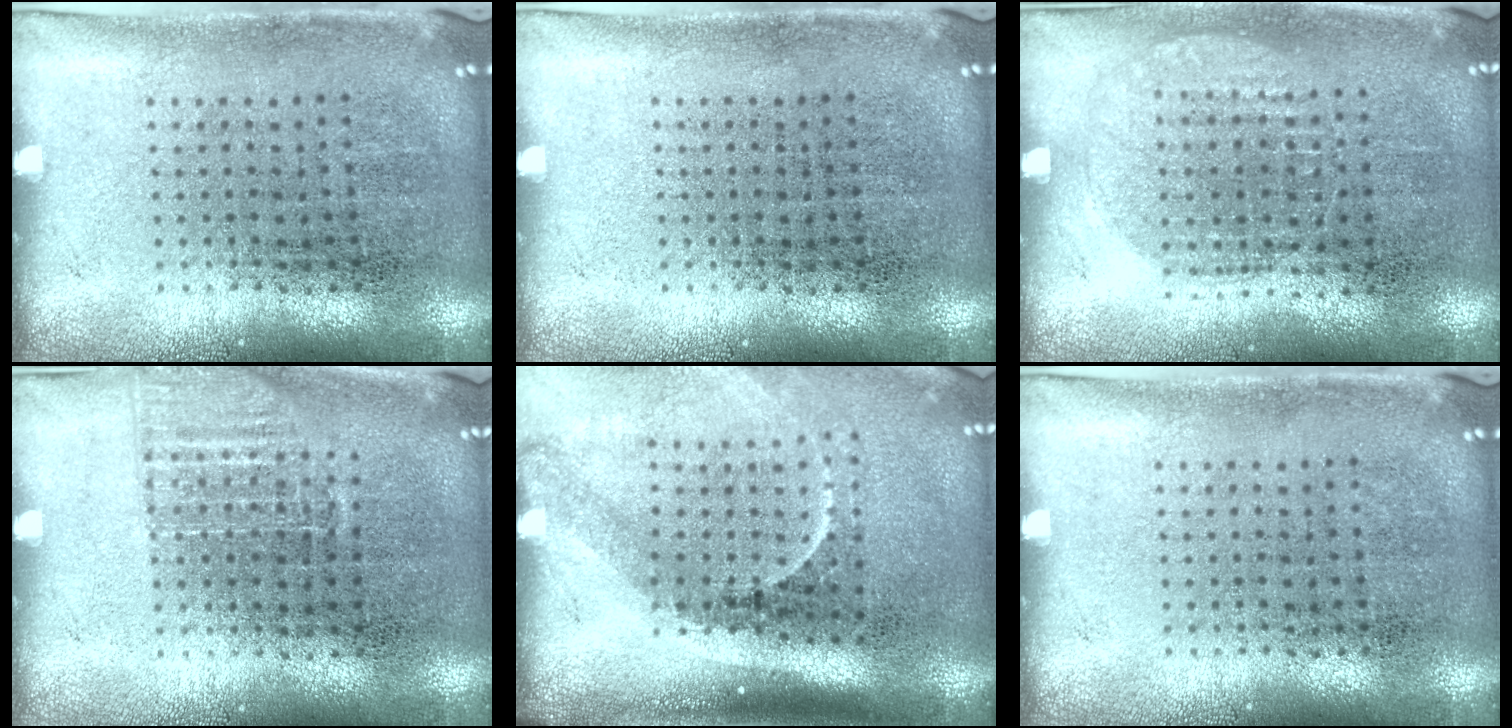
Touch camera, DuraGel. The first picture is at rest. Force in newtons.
{"total": 0.0}
{"total": 1.0, "press": 0.9, "slide": 0.3}
{"total": 1.1, "press": 0.9, "slide": 0.5}
{"total": 2.2, "press": 1.4, "slide": 1.6}
{"total": 0.0}